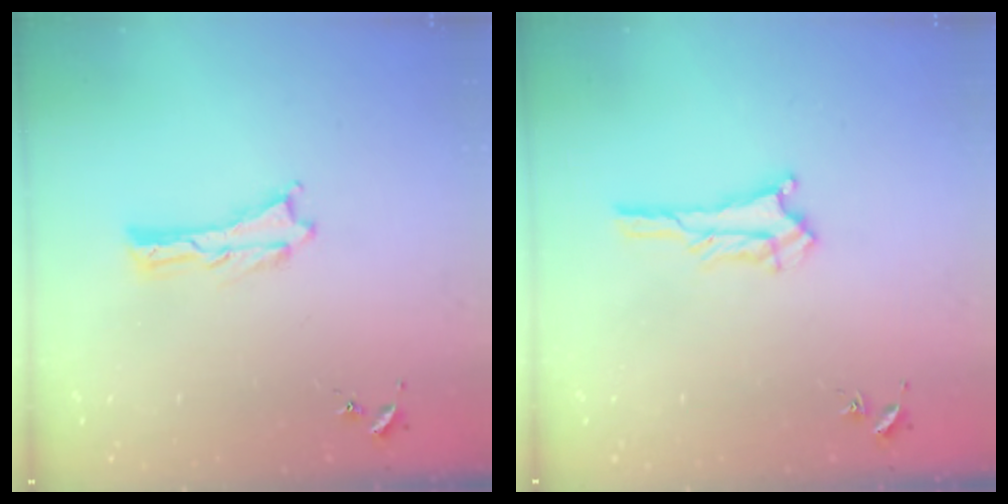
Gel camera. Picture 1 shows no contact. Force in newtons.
{"total": 2.3, "press": 2.2, "slide": 0.2}